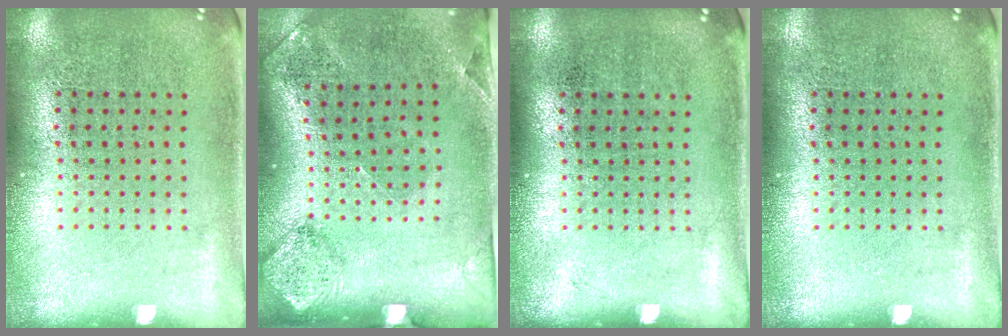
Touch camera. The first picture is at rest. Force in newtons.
{"total": 1.7, "press": 1.3, "slide": 1.2}
{"total": 0.0}
{"total": 0.0}